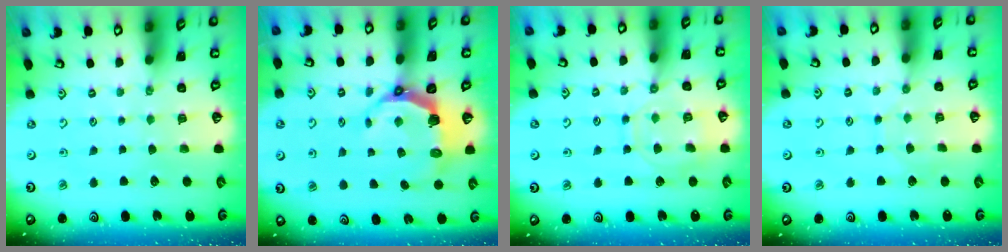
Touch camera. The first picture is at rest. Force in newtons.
{"total": 8.1, "press": 6.4, "slide": 5.0}
{"total": 10.5, "press": 10.4, "slide": 1.0}
{"total": 4.3, "press": 4.3, "slide": 0.2}